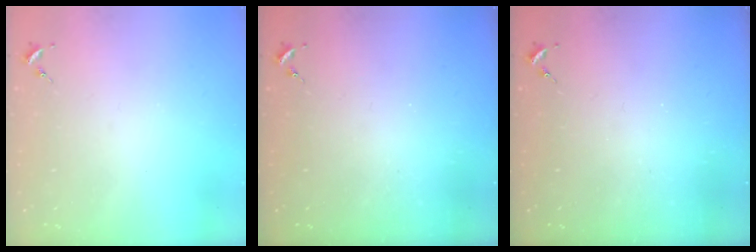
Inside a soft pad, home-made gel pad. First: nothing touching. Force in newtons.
{"total": 0.0}
{"total": 0.0}